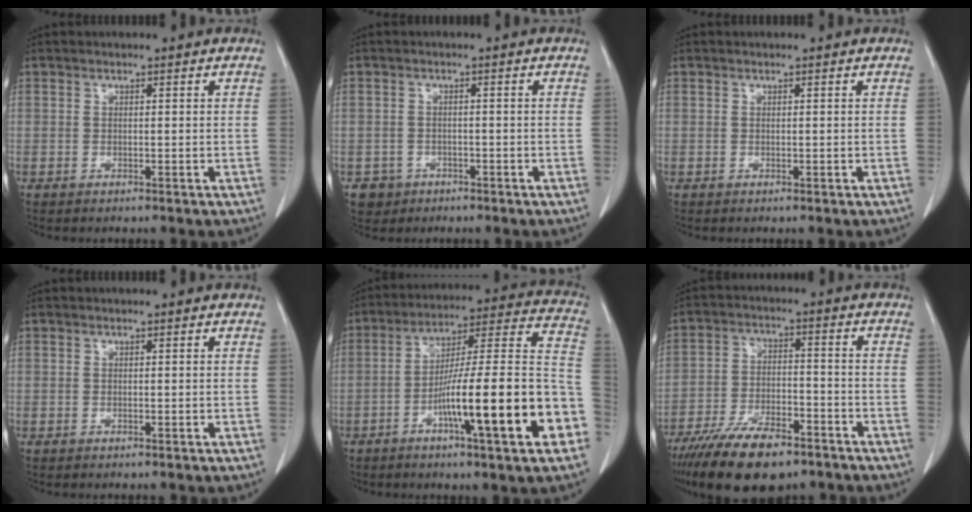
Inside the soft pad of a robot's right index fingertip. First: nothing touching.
{"total": 2.6, "force": [-1.1, 2.3, -0.1], "torque": [0.010, 0.010, -0.020]}
{"total": 0.0}
{"total": 0.0}
{"total": 21.5, "force": [-7.6, 1.2, 20.0], "torque": [-0.262, 0.009, -0.119]}
{"total": 12.2, "force": [-8.8, 4.0, 7.3], "torque": [-0.127, -0.013, -0.157]}